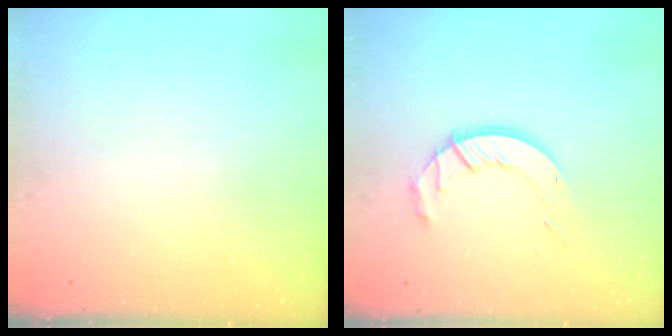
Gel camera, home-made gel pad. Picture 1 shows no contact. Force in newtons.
{"total": 9.8, "press": 9.8, "slide": 0.9}